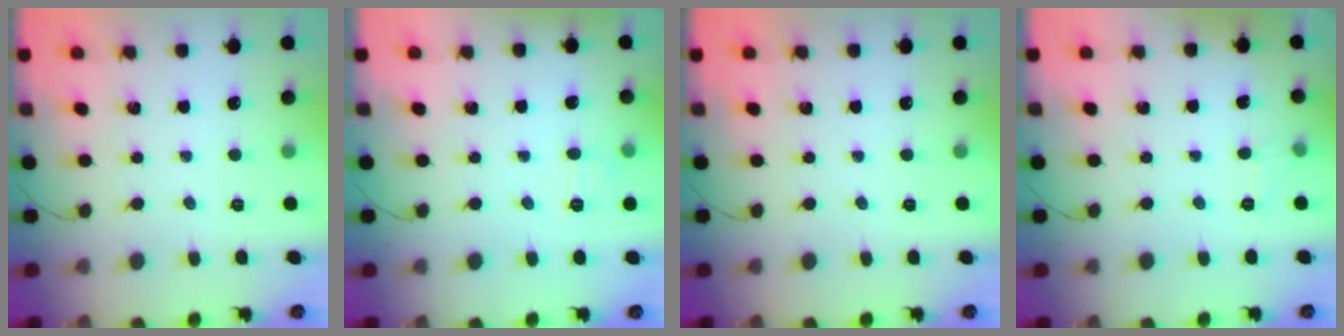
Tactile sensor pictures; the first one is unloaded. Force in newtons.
{"total": 5.8, "press": 5.6, "slide": 1.6}
{"total": 0.0}
{"total": 2.7, "press": 2.2, "slide": 1.6}